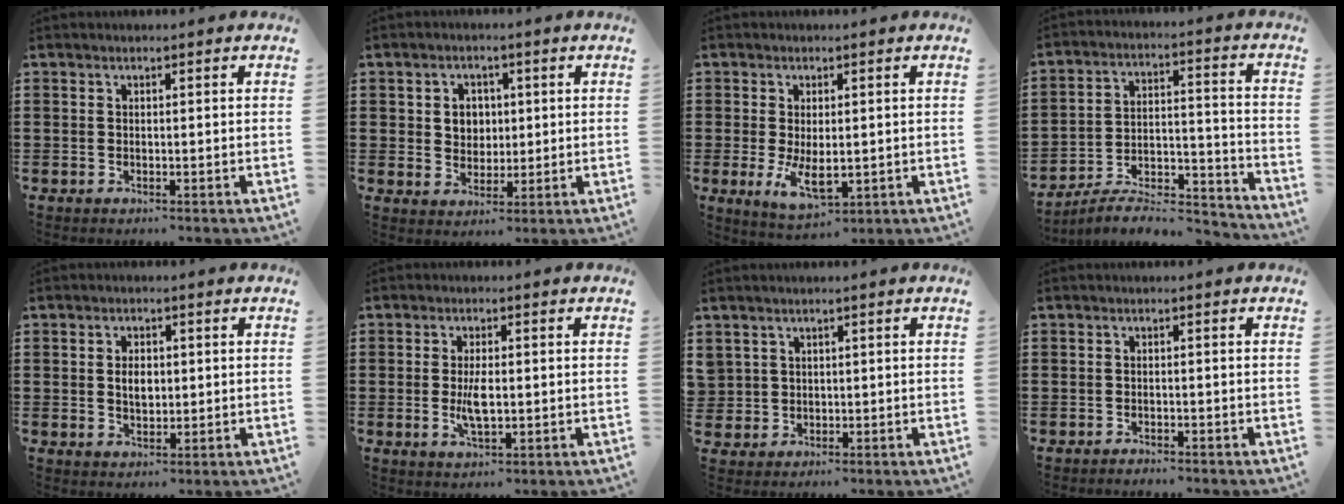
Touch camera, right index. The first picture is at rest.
{"total": 3.5, "force": [0.7, 3.3, 1.2], "torque": [-0.037, 0.012, 0.010]}
{"total": 5.6, "force": [-0.5, 2.6, 4.9], "torque": [-0.092, -0.008, -0.008]}
{"total": 6.5, "force": [-5.9, 1.4, 2.2], "torque": [-0.036, 0.005, -0.116]}
{"total": 3.2, "force": [0.2, 1.8, 2.6], "torque": [-0.046, 0.004, 0.000]}
{"total": 4.4, "force": [-0.4, 1.6, 4.1], "torque": [-0.089, -0.006, -0.011]}
{"total": 2.0, "force": [1.0, 1.7, -0.1], "torque": [-0.010, 0.007, 0.019]}
{"total": 1.0, "force": [-1.0, -0.1, 0.0], "torque": [-0.002, 0.001, -0.022]}